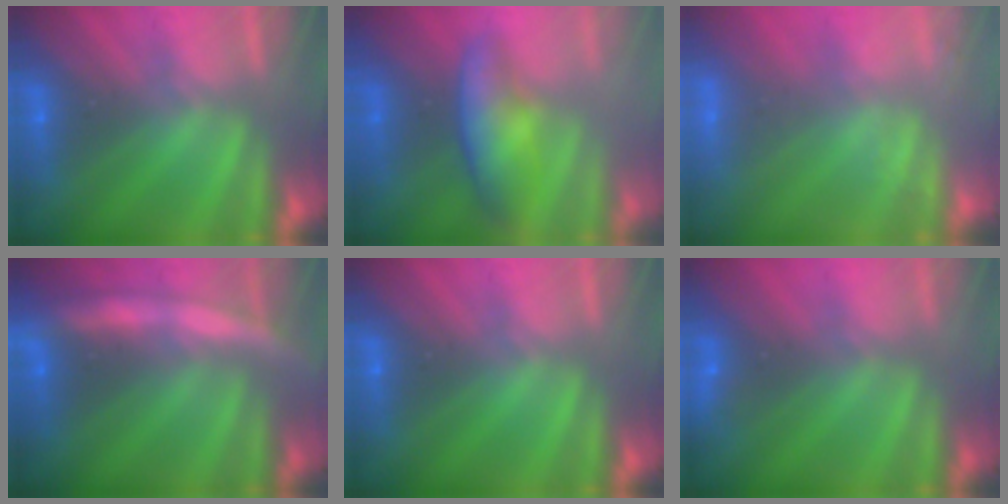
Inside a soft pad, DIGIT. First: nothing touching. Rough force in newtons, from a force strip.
{"total": 3.8}
{"total": 2.0}
{"total": 7.5}
{"total": 0.0}
{"total": 2.9}